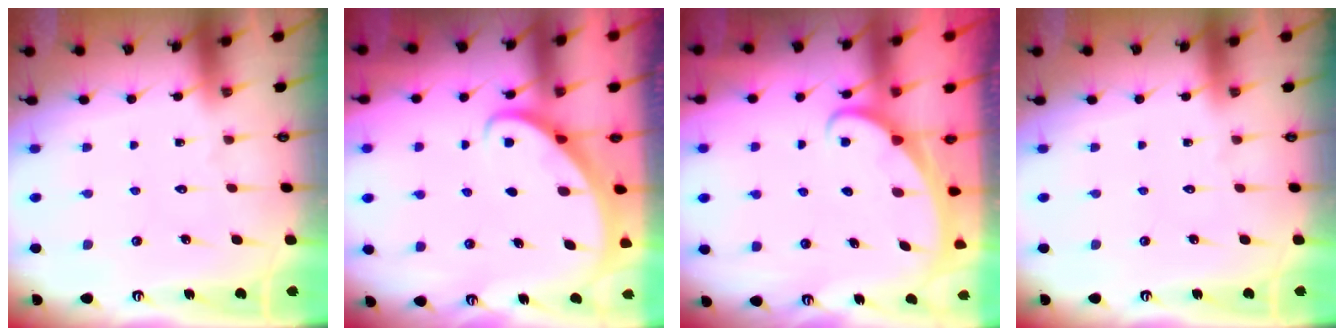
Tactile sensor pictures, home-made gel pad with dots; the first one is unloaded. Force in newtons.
{"total": 2.5, "press": 2.5, "slide": 0.2}
{"total": 2.0, "press": 2.0, "slide": 0.1}
{"total": 0.0}